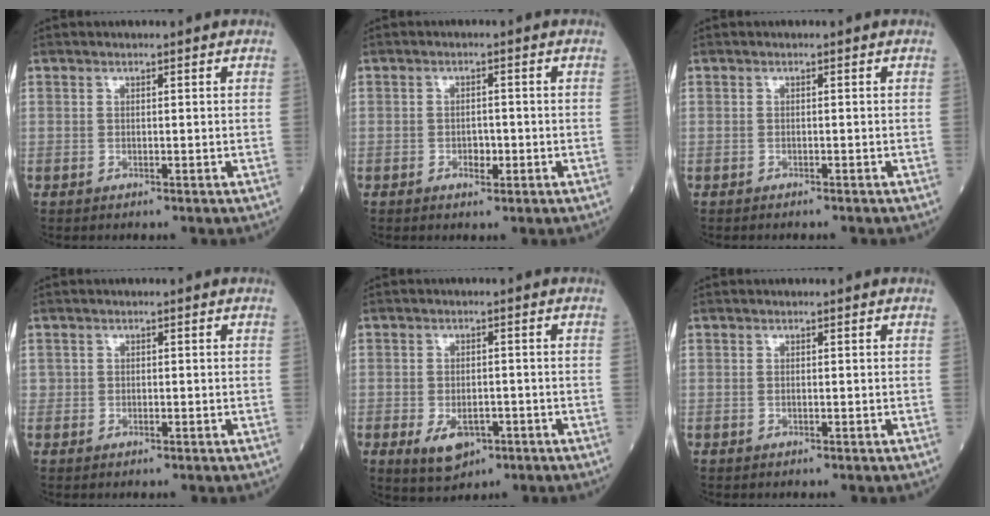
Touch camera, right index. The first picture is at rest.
{"total": 2.1, "force": [-0.7, 1.2, 1.5], "torque": [-0.018, 0.005, -0.009]}
{"total": 1.2, "force": [-1.1, 0.1, 0.4], "torque": [-0.005, -0.001, -0.015]}
{"total": 0.7, "force": [-0.1, 0.6, 0.2], "torque": [0.001, 0.001, -0.001]}
{"total": 5.8, "force": [-2.5, 3.4, 3.9], "torque": [-0.067, -0.004, -0.031]}
{"total": 0.0}